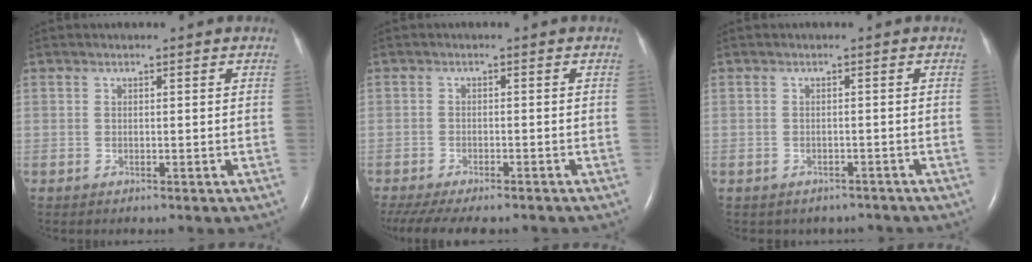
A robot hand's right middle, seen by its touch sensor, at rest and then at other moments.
{"total": 12.8, "force": [-10.6, 3.5, 6.2], "torque": [-0.131, -0.017, -0.146]}
{"total": 4.3, "force": [-3.7, 2.2, 0.2], "torque": [-0.004, 0.014, -0.040]}